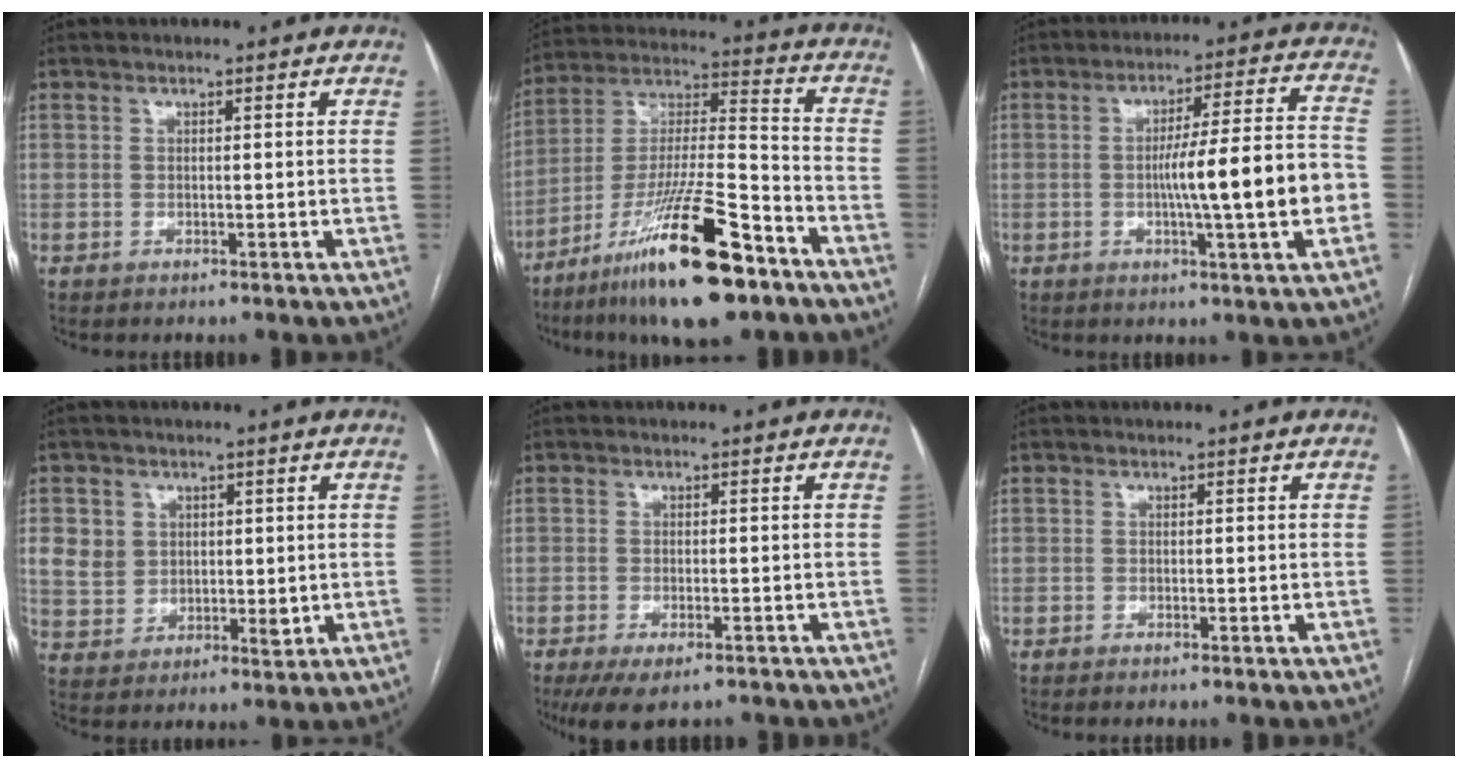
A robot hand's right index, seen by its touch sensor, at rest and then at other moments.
{"total": 20.9, "force": [-13.1, 2.9, 16.0], "torque": [-0.294, -0.022, -0.227]}
{"total": 13.5, "force": [-2.4, 0.1, 13.3], "torque": [-0.206, 0.012, -0.038]}
{"total": 7.5, "force": [2.3, 6.4, 3.0], "torque": [-0.056, 0.007, 0.057]}
{"total": 7.1, "force": [-5.3, 2.2, 4.2], "torque": [-0.064, -0.012, -0.085]}
{"total": 0.6, "force": [-0.5, -0.1, 0.4], "torque": [-0.010, -0.001, -0.008]}